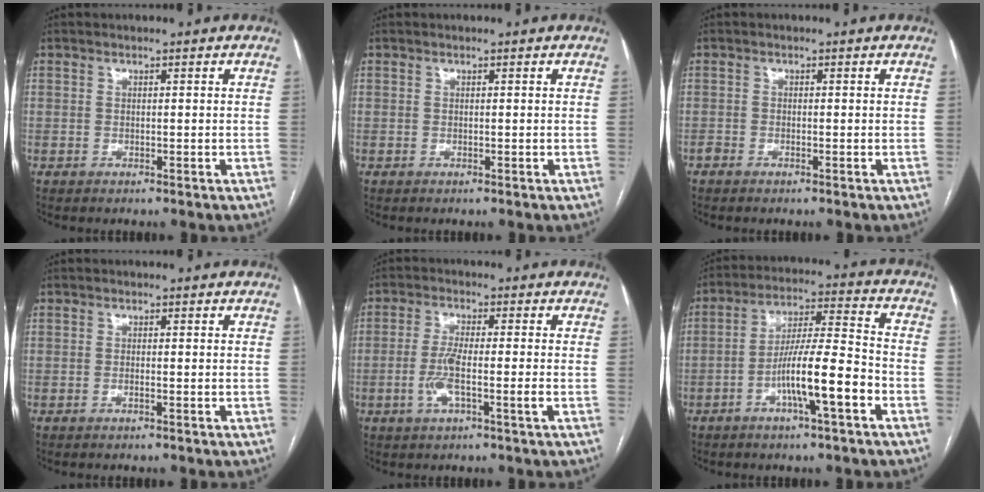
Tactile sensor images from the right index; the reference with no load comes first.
{"total": 0.0}
{"total": 0.7, "force": [-0.5, 0.2, 0.4], "torque": [-0.010, 0.000, -0.008]}
{"total": 0.7, "force": [-0.3, 0.0, 0.6], "torque": [-0.014, 0.000, -0.004]}
{"total": 5.4, "force": [-1.6, 0.3, 5.2], "torque": [-0.108, -0.001, -0.029]}
{"total": 11.3, "force": [-4.6, 0.8, 10.3], "torque": [-0.181, 0.011, -0.080]}